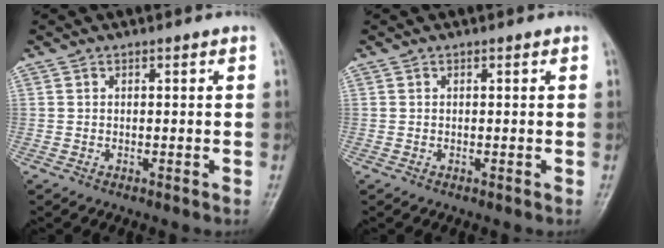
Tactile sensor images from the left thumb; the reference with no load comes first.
{"total": 0.0}